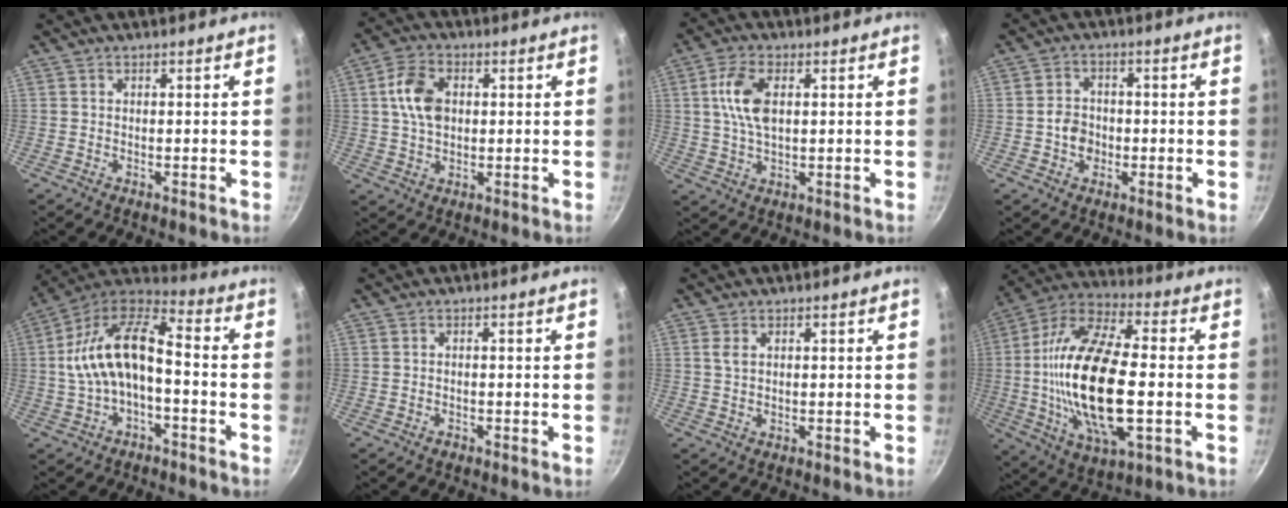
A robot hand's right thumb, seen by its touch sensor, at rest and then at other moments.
{"total": 8.5, "force": [1.4, 5.6, 6.2], "torque": [-0.113, 0.007, 0.027]}
{"total": 8.5, "force": [1.8, 4.4, 7.0], "torque": [-0.147, 0.003, 0.035]}
{"total": 4.7, "force": [-0.9, 3.8, 2.6], "torque": [-0.024, 0.011, -0.020]}
{"total": 15.4, "force": [-1.4, 7.6, 13.3], "torque": [-0.242, 0.054, -0.033]}
{"total": 0.8, "force": [-0.6, 0.4, 0.3], "torque": [-0.003, 0.001, -0.011]}
{"total": 1.6, "force": [0.6, 0.8, 1.2], "torque": [-0.027, 0.000, 0.016]}
{"total": 25.8, "force": [-2.2, 10.9, 23.2], "torque": [-0.460, 0.010, -0.034]}